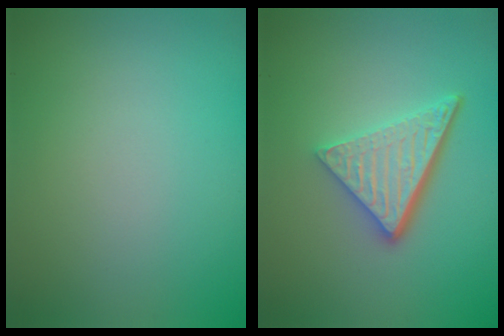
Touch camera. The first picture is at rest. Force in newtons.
{"total": 5.0, "press": 3.5, "slide": 3.6}